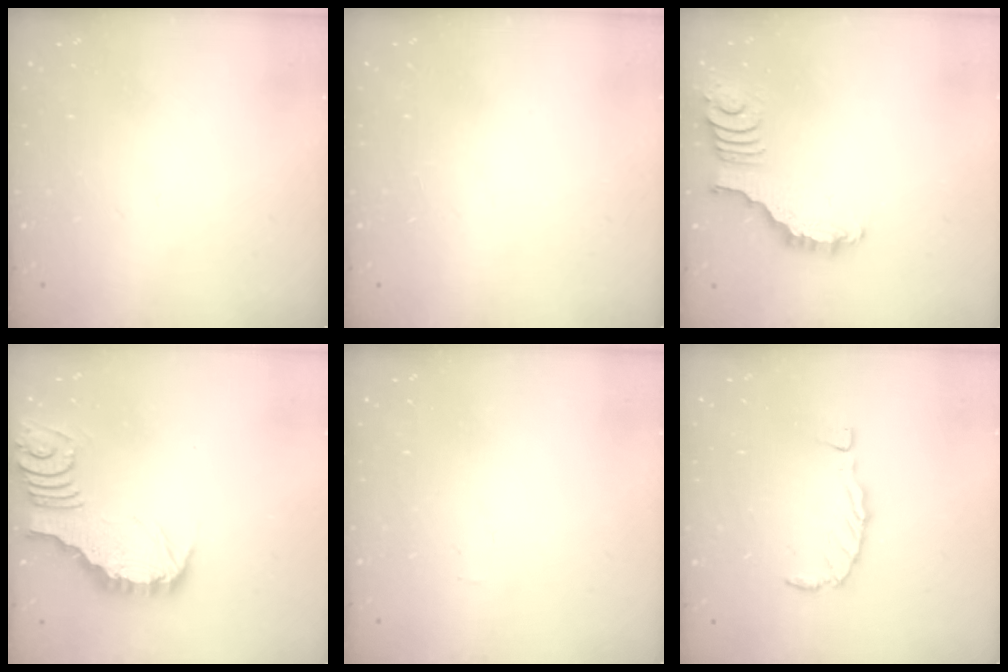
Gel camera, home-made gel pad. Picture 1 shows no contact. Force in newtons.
{"total": 0.0}
{"total": 3.1, "press": 3.0, "slide": 0.7}
{"total": 3.4, "press": 3.4, "slide": 0.2}
{"total": 1.0, "press": 1.0, "slide": 0.0}
{"total": 0.0}